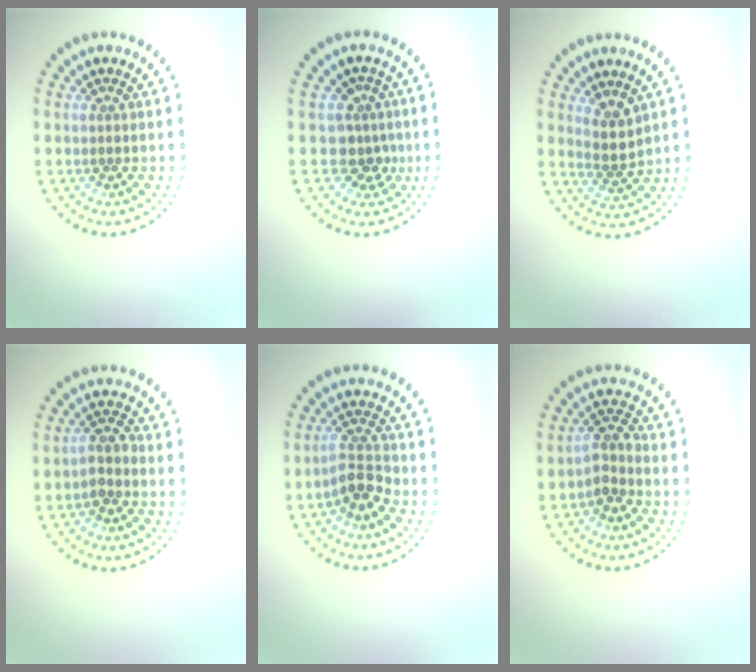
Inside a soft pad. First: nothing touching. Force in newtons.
{"total": 2.6, "press": 1.9, "slide": 1.8}
{"total": 2.4, "press": 1.9, "slide": 1.5}
{"total": 2.0, "press": 1.7, "slide": 1.1}
{"total": 2.9, "press": 2.5, "slide": 1.4}
{"total": 2.4, "press": 1.9, "slide": 1.5}